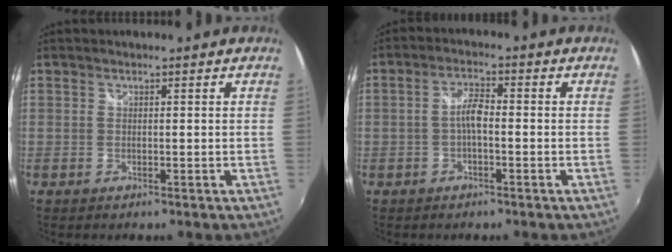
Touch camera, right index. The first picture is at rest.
{"total": 3.3, "force": [-1.0, 1.0, 3.0], "torque": [-0.061, 0.010, -0.020]}